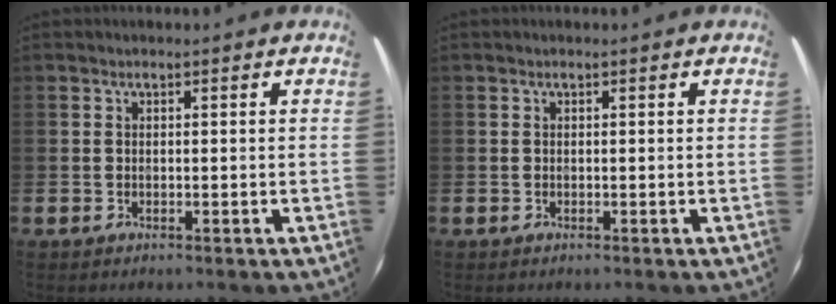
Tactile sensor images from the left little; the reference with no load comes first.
{"total": 0.0}